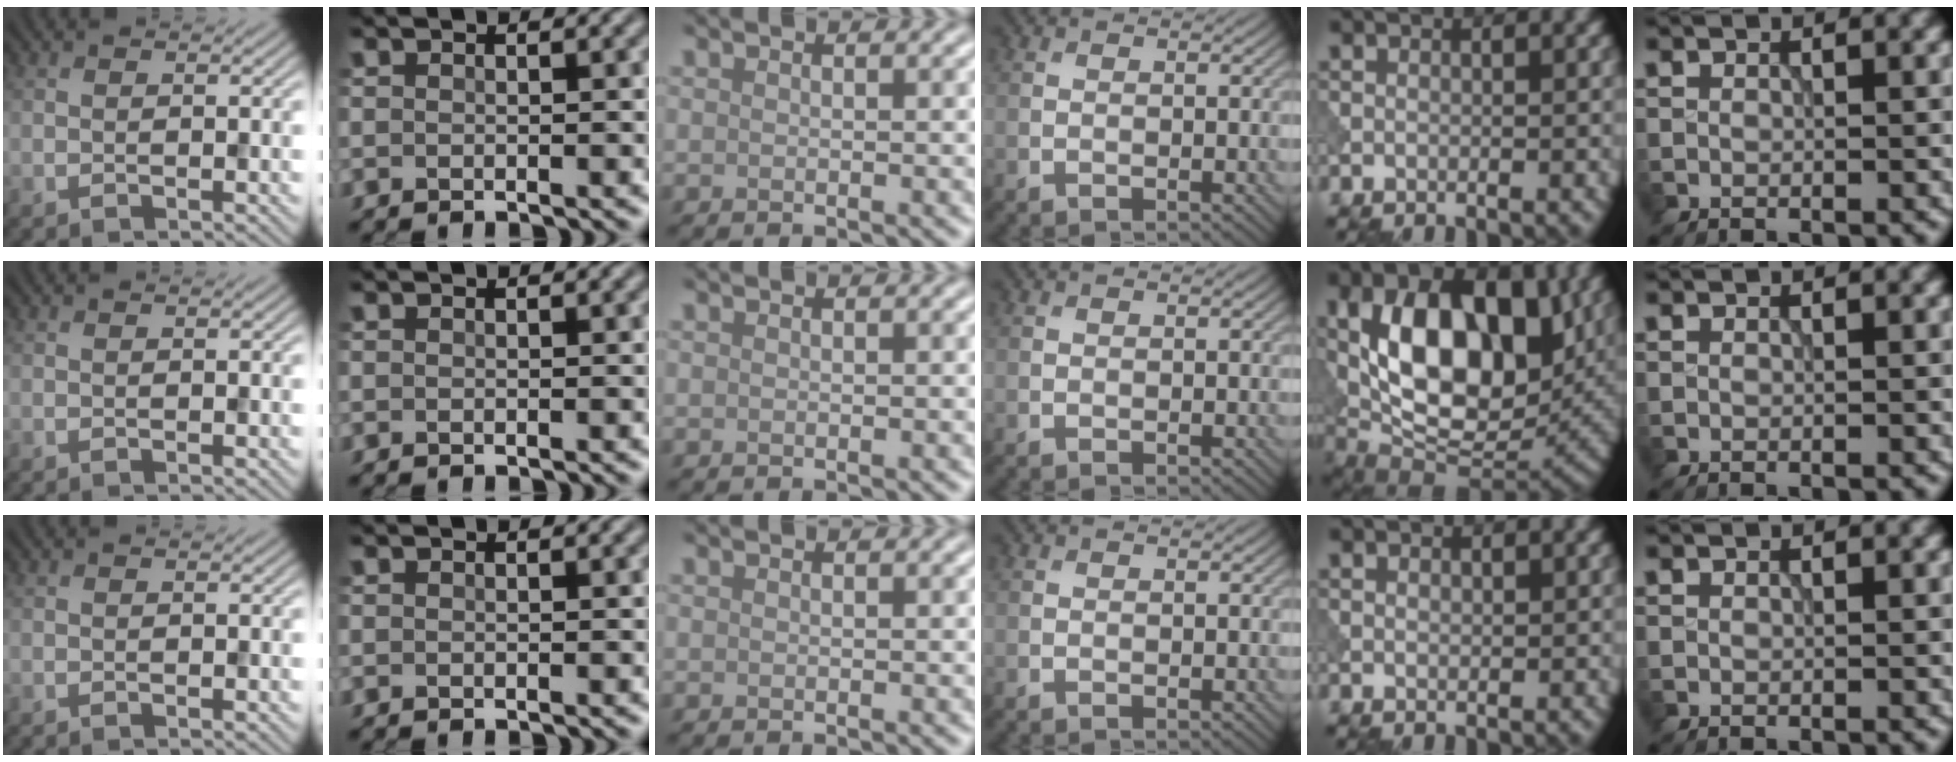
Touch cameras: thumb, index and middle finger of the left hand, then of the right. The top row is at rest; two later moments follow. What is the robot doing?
{"motion": "press", "object": "tv remote"}